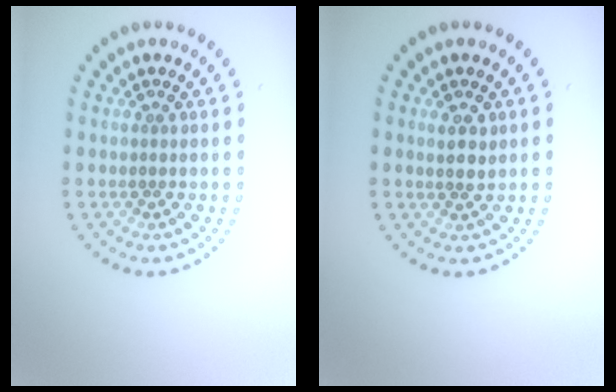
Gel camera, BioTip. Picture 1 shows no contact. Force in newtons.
{"total": 1.5, "press": 1.4, "slide": 0.6}